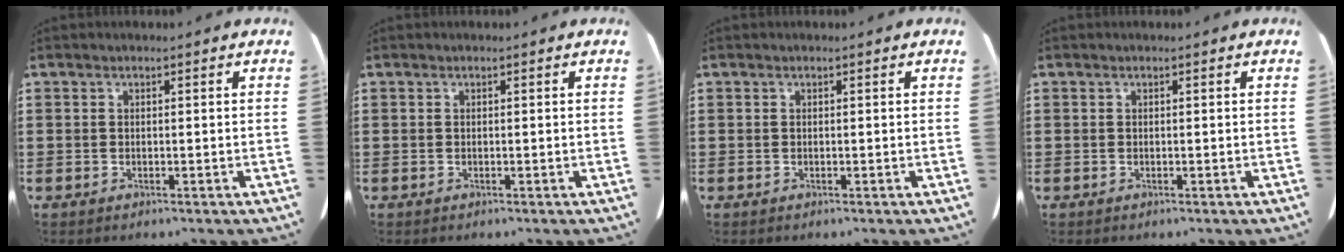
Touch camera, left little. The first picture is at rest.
{"total": 0.0}
{"total": 0.0}
{"total": 0.0}